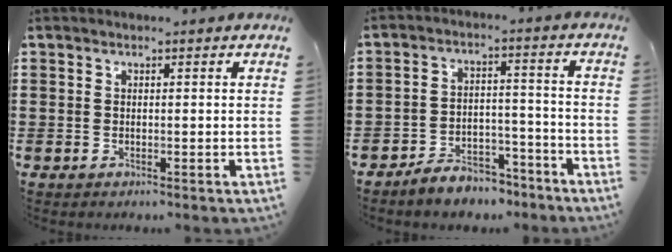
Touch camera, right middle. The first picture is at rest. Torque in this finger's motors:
{"motor_torque": [2.14, 0.00, 0.10, 0.09]}